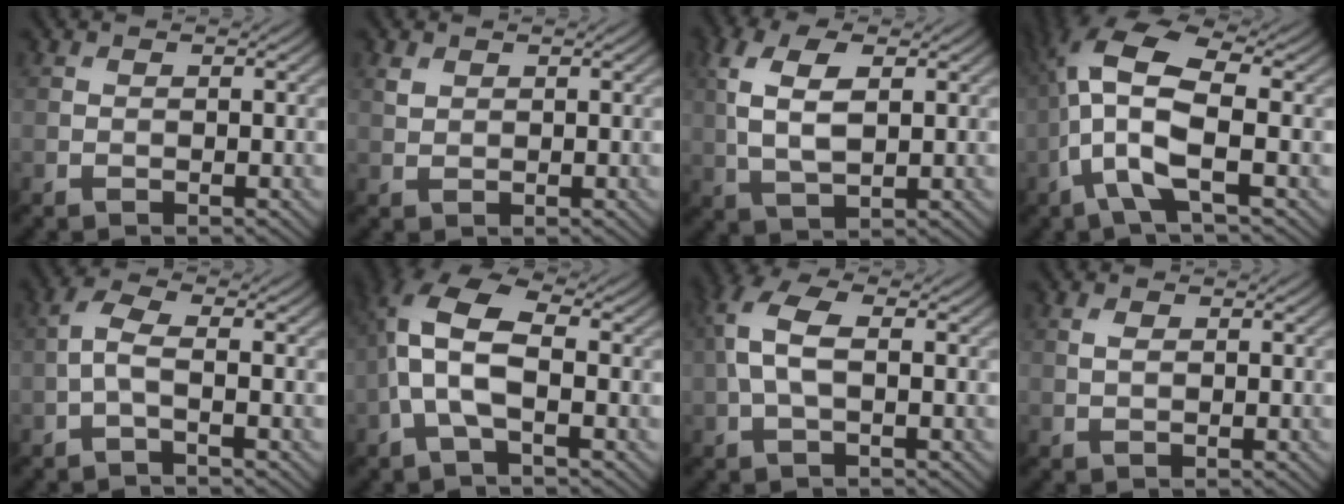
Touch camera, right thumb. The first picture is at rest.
{"total": 1.2, "force": [0.8, 0.7, 0.5], "torque": [-0.013, -0.001, 0.019]}
{"total": 7.3, "force": [1.6, 3.7, 6.1], "torque": [-0.142, 0.006, 0.028]}
{"total": 10.0, "force": [-1.3, 3.5, 9.3], "torque": [-0.205, 0.017, -0.041]}
{"total": 2.9, "force": [-0.7, 0.8, 2.7], "torque": [-0.061, 0.009, -0.023]}
{"total": 8.2, "force": [-0.7, 3.6, 7.3], "torque": [-0.166, 0.021, -0.025]}
{"total": 6.2, "force": [0.4, 2.9, 5.5], "torque": [-0.137, 0.016, -0.001]}
{"total": 1.3, "force": [0.4, 0.7, 1.0], "torque": [-0.025, 0.000, 0.009]}